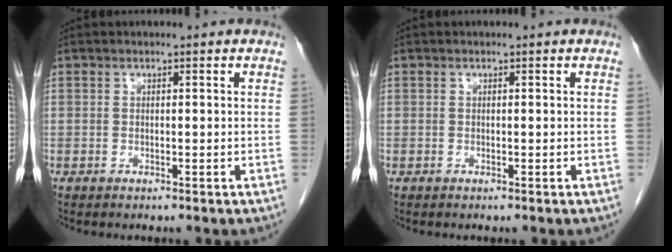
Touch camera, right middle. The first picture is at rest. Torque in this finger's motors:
{"motor_torque": [-0.25, -0.07, -0.02, 0.01]}